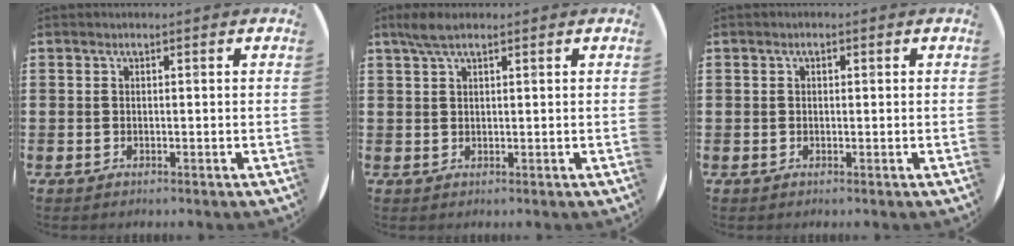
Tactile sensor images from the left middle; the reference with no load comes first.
{"total": 2.9, "force": [2.0, 0.7, 2.0], "torque": [-0.043, 0.006, 0.035]}
{"total": 0.6, "force": [0.1, 0.6, 0.2], "torque": [-0.005, 0.005, 0.002]}